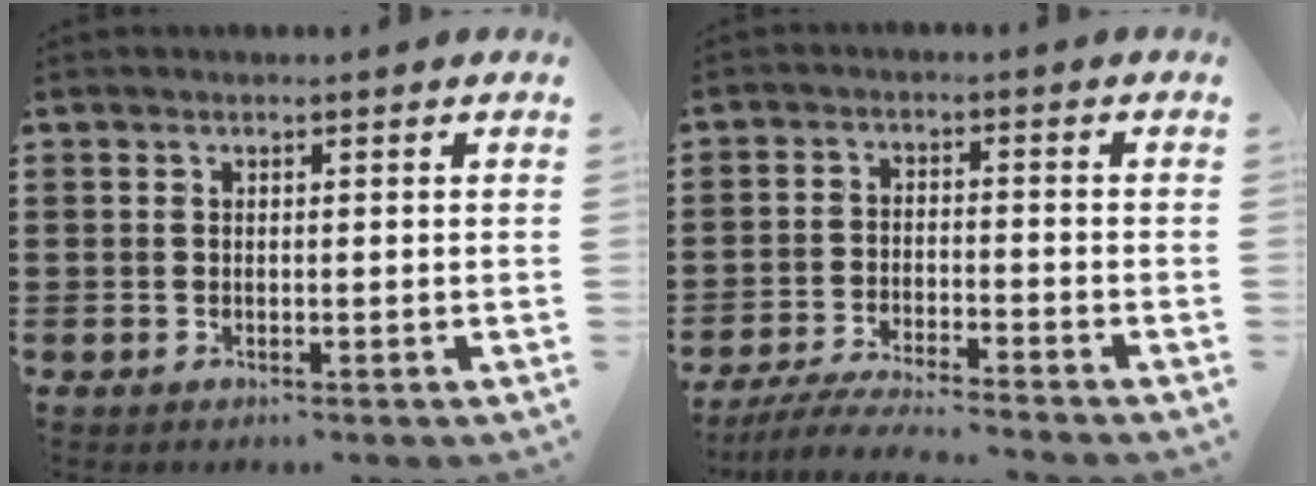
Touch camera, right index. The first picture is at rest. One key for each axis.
{"total": 5.0, "fx": -4.8, "fy": -0.3, "fz": 1.4, "tx": -0.037, "ty": -0.015, "tz": -0.097}